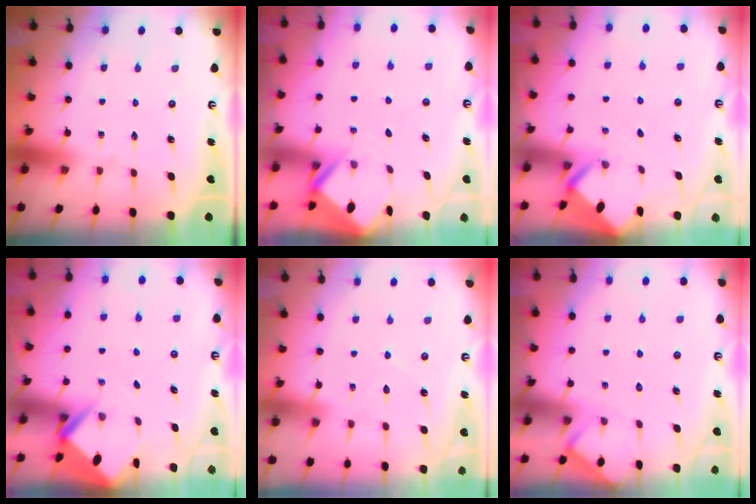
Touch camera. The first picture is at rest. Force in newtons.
{"total": 2.4, "press": 2.4, "slide": 0.2}
{"total": 1.9, "press": 1.9, "slide": 0.2}
{"total": 2.6, "press": 2.6, "slide": 0.2}
{"total": 4.3, "press": 4.2, "slide": 0.6}
{"total": 4.3, "press": 4.2, "slide": 0.5}